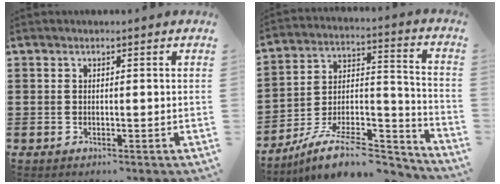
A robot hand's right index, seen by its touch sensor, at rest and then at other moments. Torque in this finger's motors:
{"motor_torque": [-0.92, -0.43, -1.05, -0.21]}